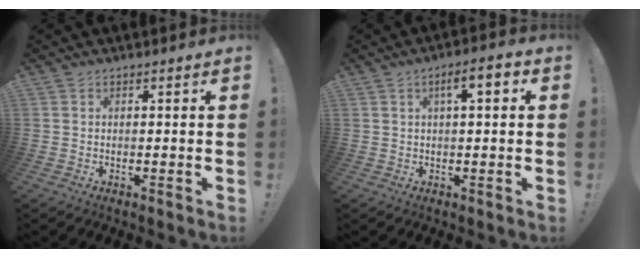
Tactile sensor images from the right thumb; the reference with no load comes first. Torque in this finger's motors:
{"motor_torque": [0.03, 0.13, 0.69, 0.15, 0.17]}